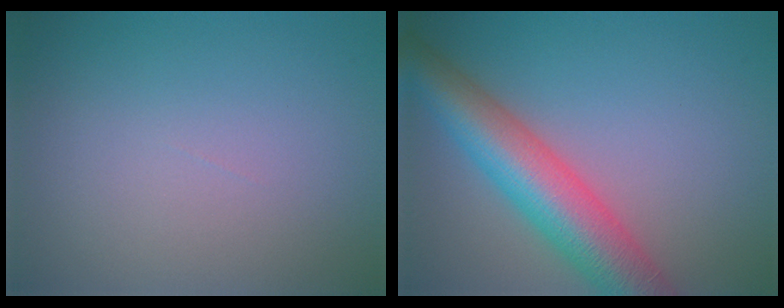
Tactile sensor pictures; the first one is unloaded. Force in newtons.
{"total": 8.4, "press": 8.4, "slide": 0.4}